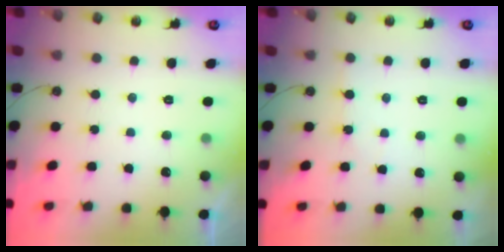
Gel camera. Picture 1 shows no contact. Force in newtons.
{"total": 2.9, "press": 2.9, "slide": 0.3}